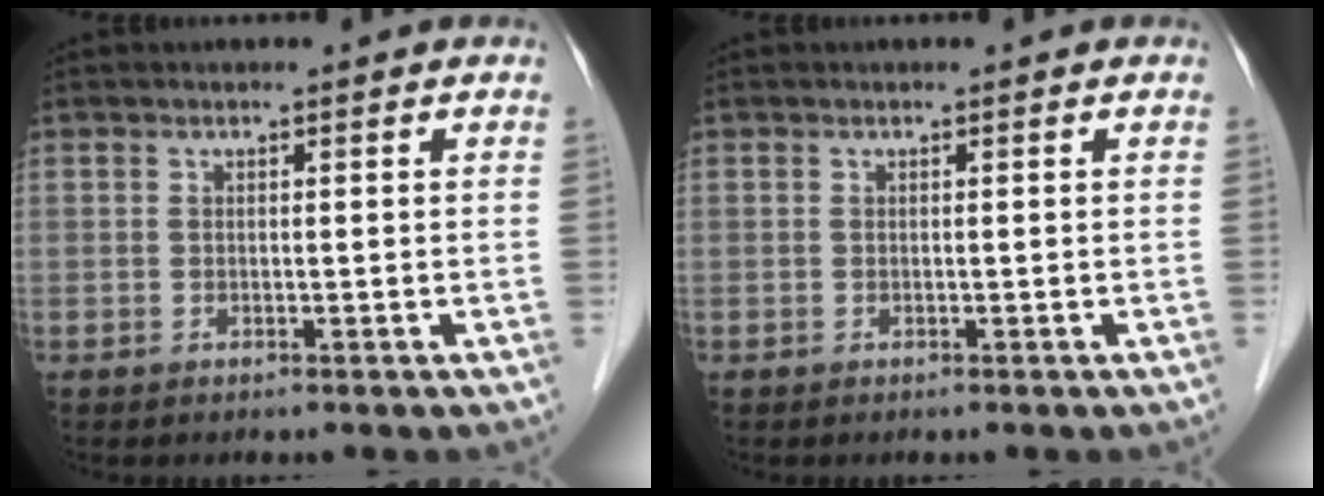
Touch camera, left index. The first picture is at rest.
{"total": 0.0}